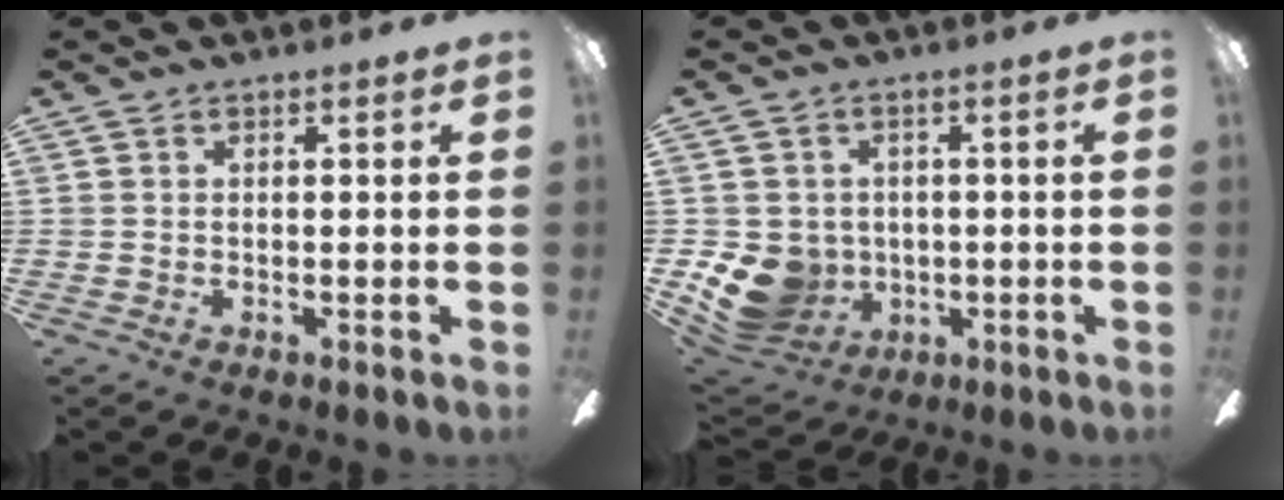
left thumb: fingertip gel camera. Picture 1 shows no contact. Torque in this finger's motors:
{"motor_torque": [-0.08, 0.37, 0.06, -0.01, 0.07]}